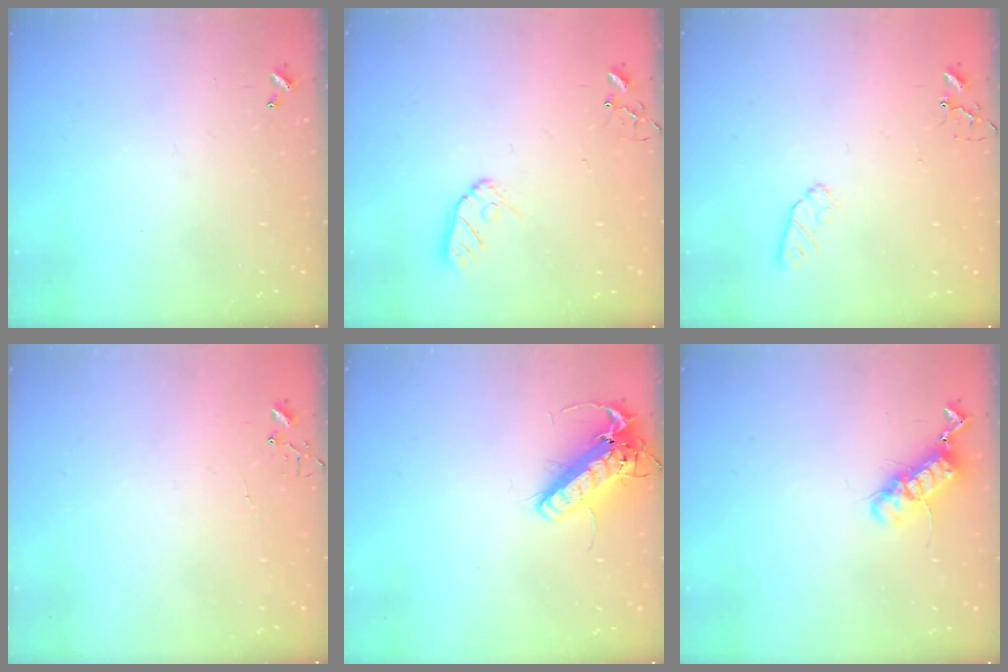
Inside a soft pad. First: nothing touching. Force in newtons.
{"total": 8.0, "press": 8.0, "slide": 0.5}
{"total": 6.1, "press": 6.1, "slide": 0.8}
{"total": 5.0, "press": 5.0, "slide": 0.4}
{"total": 15.6, "press": 15.3, "slide": 3.2}
{"total": 12.7, "press": 12.6, "slide": 1.6}